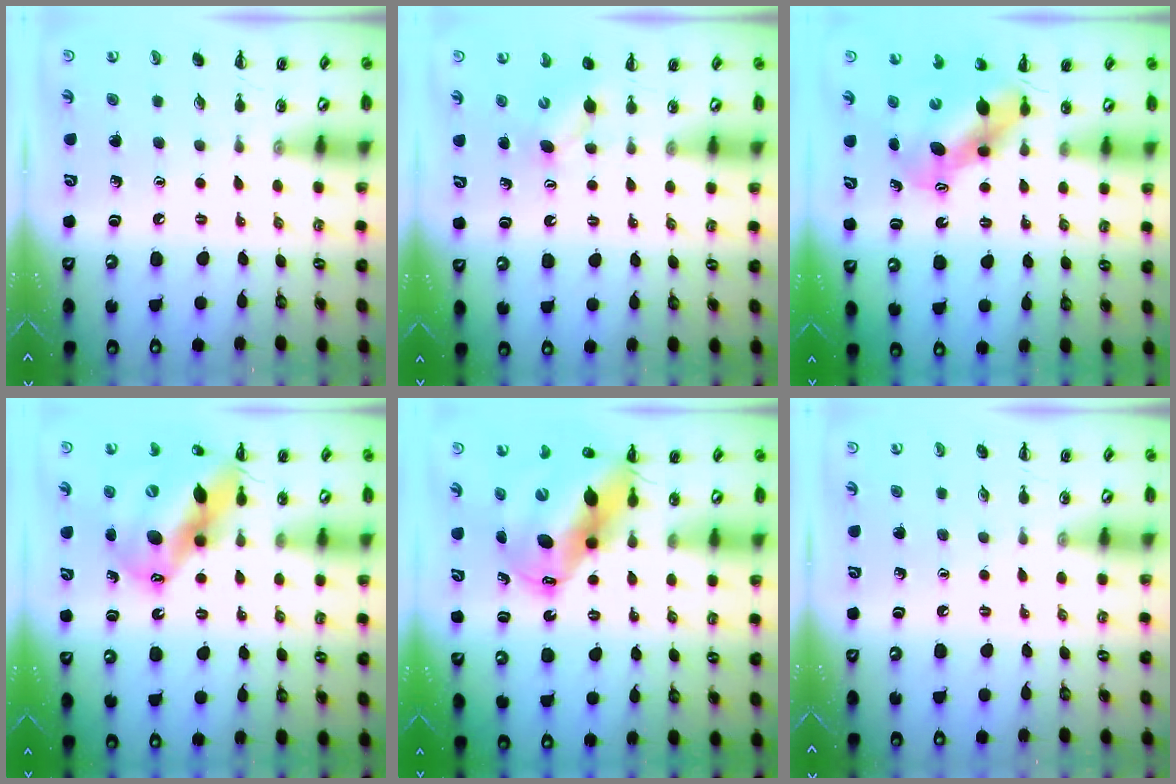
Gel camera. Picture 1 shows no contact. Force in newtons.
{"total": 3.9, "press": 3.8, "slide": 1.1}
{"total": 6.4, "press": 6.3, "slide": 1.5}
{"total": 18.4, "press": 17.6, "slide": 5.3}
{"total": 16.4, "press": 15.7, "slide": 4.8}
{"total": 0.0}